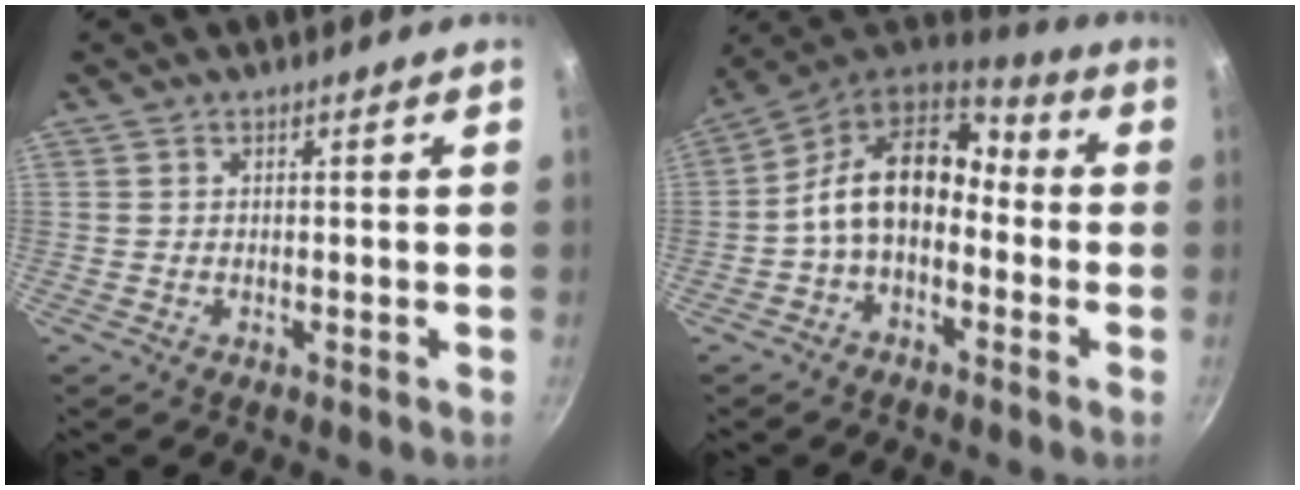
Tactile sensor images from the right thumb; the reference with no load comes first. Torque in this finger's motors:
{"motor_torque": [1.66, 3.33, 1.80, -0.68, 0.21]}